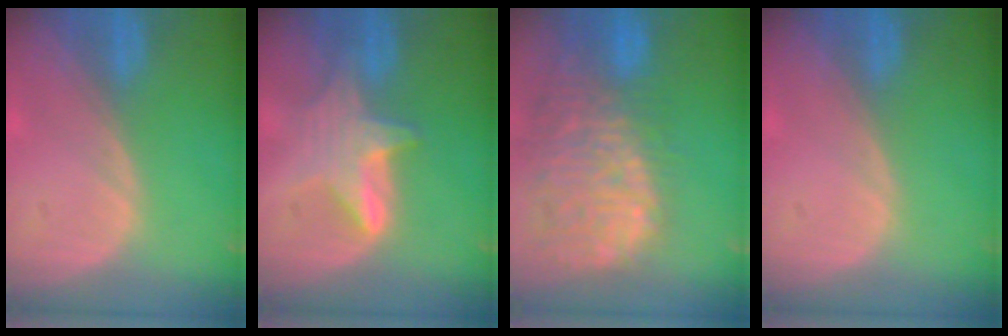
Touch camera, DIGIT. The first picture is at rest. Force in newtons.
{"total": 5.8, "press": 5.8, "slide": 0.8}
{"total": 14.2, "press": 11.7, "slide": 8.0}
{"total": 0.0}